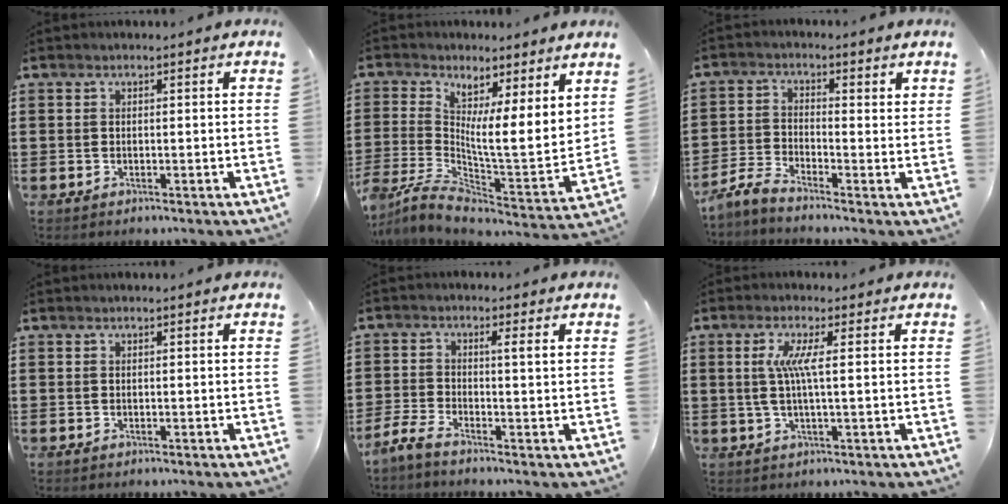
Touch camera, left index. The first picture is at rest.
{"total": 5.0, "force": [2.8, 1.3, 3.9], "torque": [-0.098, -0.043, 0.043]}
{"total": 3.0, "force": [-2.5, 0.4, 1.7], "torque": [-0.046, -0.003, -0.054]}
{"total": 0.0}
{"total": 3.2, "force": [-1.0, -0.2, 3.0], "torque": [-0.069, -0.007, -0.027]}
{"total": 4.8, "force": [0.7, 0.0, 4.7], "torque": [-0.106, -0.012, 0.004]}